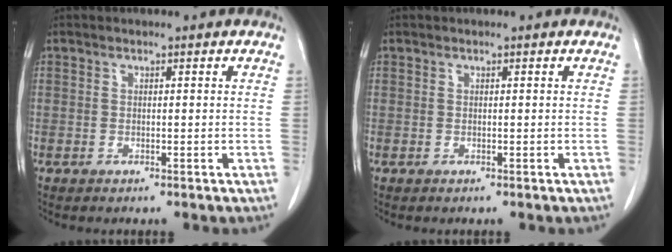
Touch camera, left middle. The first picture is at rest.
{"total": 0.0}